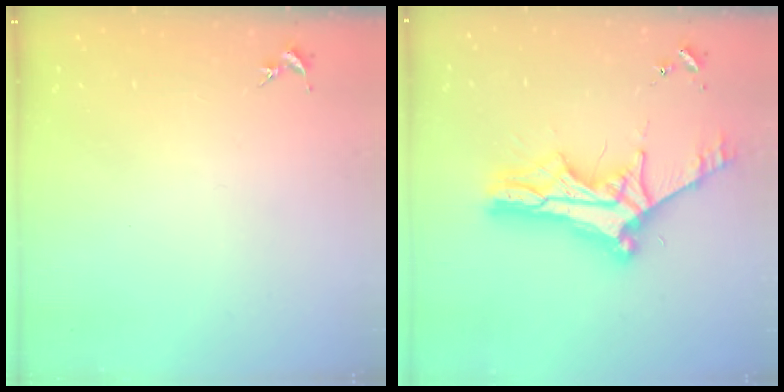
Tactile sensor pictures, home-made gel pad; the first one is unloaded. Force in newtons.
{"total": 12.0, "press": 11.9, "slide": 1.1}